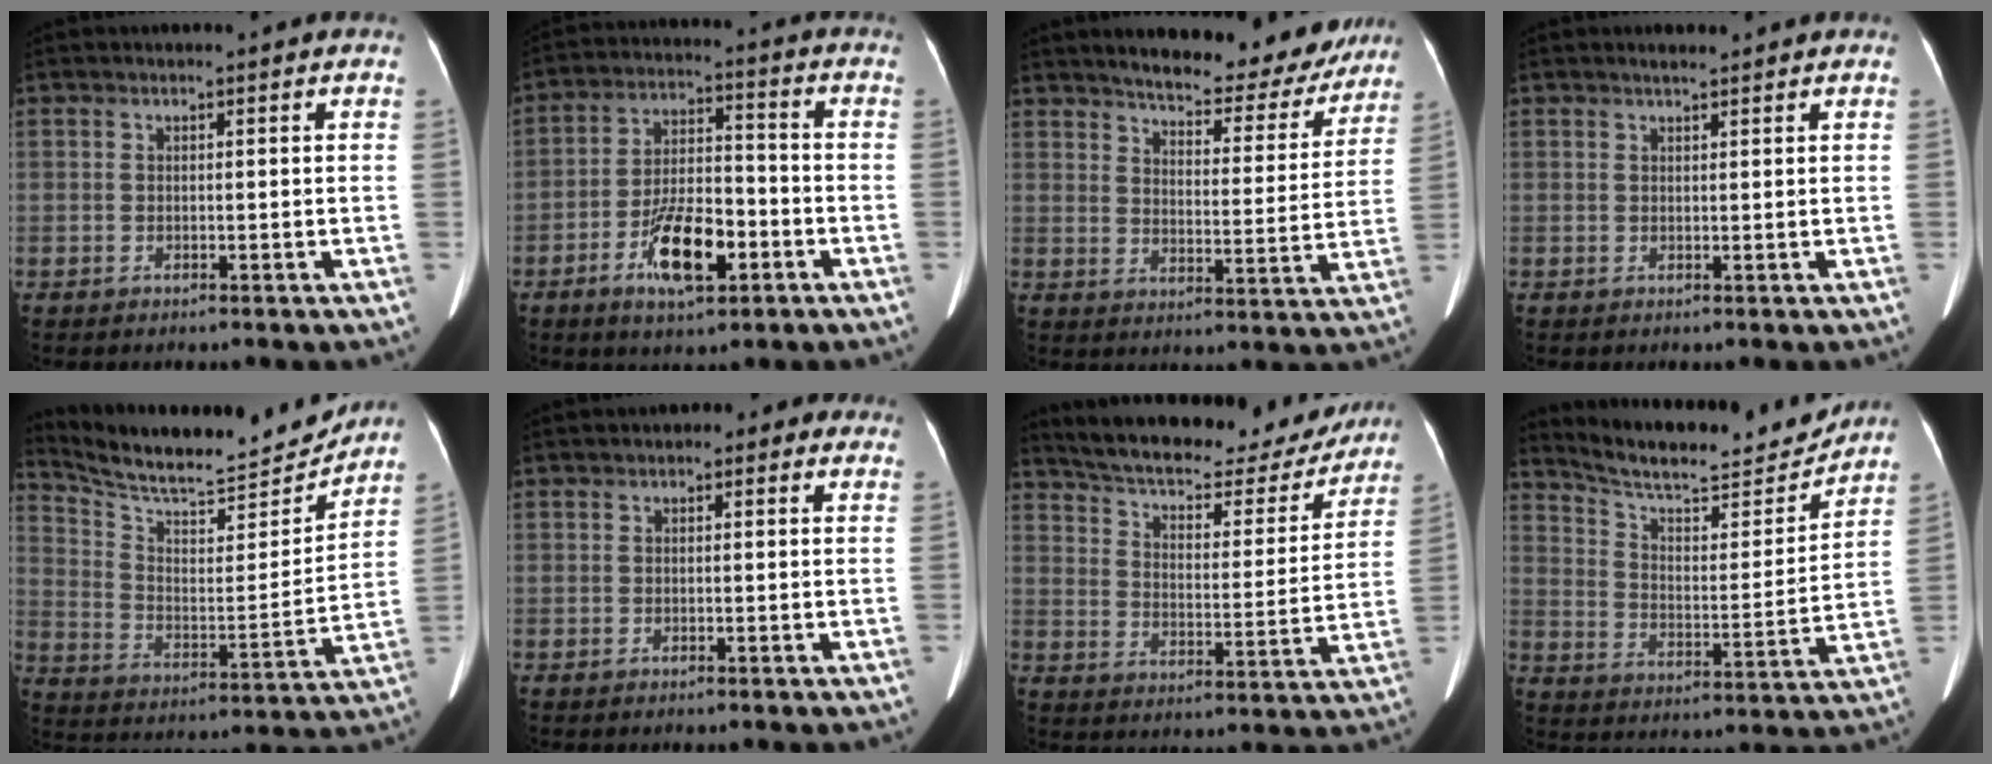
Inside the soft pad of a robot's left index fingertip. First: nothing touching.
{"total": 10.6, "force": [-4.8, 3.7, 8.7], "torque": [-0.169, 0.001, -0.082]}
{"total": 17.5, "force": [15.6, 4.3, 6.7], "torque": [-0.076, -0.015, 0.196]}
{"total": 1.4, "force": [1.2, 0.2, 0.7], "torque": [-0.018, 0.005, 0.022]}
{"total": 19.9, "force": [18.6, 2.7, 6.7], "torque": [-0.122, -0.019, 0.283]}
{"total": 2.5, "force": [1.2, 1.4, 1.7], "torque": [-0.023, 0.022, 0.010]}
{"total": 25.5, "force": [22.5, 6.7, 10.1], "torque": [-0.167, -0.006, 0.300]}
{"total": 18.2, "force": [16.8, 2.4, 6.4], "torque": [-0.109, -0.015, 0.254]}